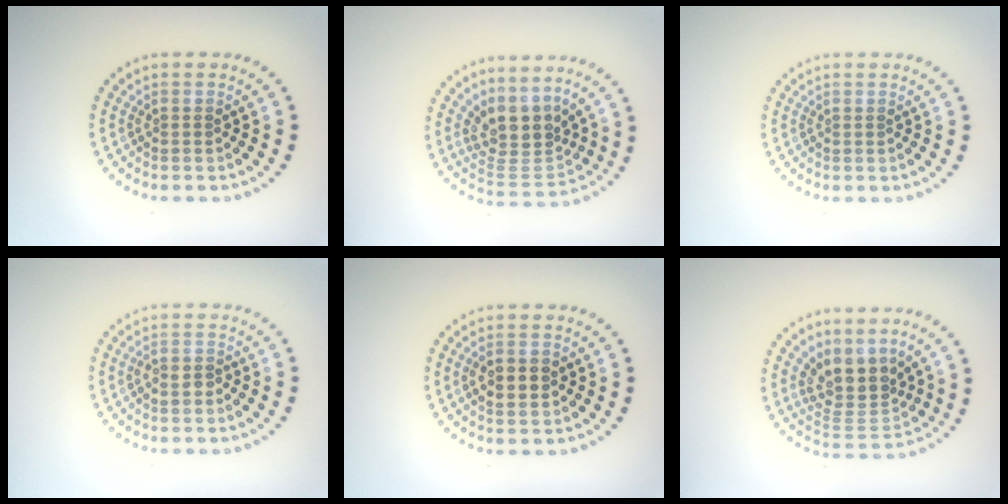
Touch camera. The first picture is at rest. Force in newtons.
{"total": 4.0, "press": 3.1, "slide": 2.5}
{"total": 0.0}
{"total": 1.1, "press": 0.9, "slide": 0.7}
{"total": 2.5, "press": 2.5, "slide": 0.2}
{"total": 4.0, "press": 3.1, "slide": 2.5}